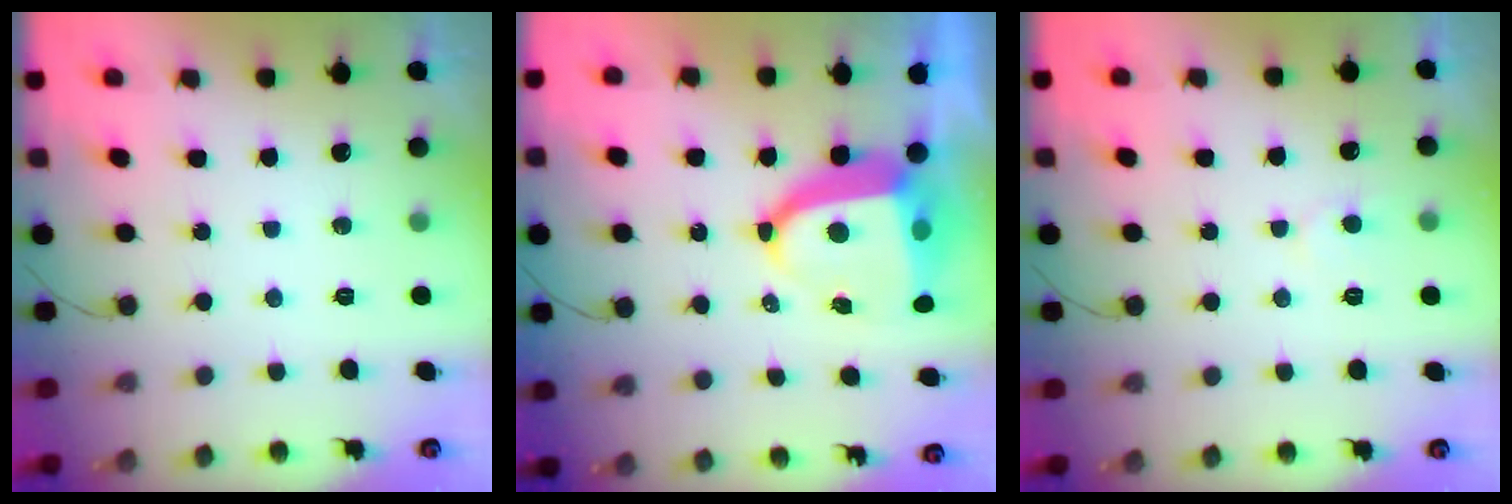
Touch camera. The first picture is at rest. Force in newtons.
{"total": 10.5, "press": 10.4, "slide": 1.1}
{"total": 5.6, "press": 5.6, "slide": 0.3}